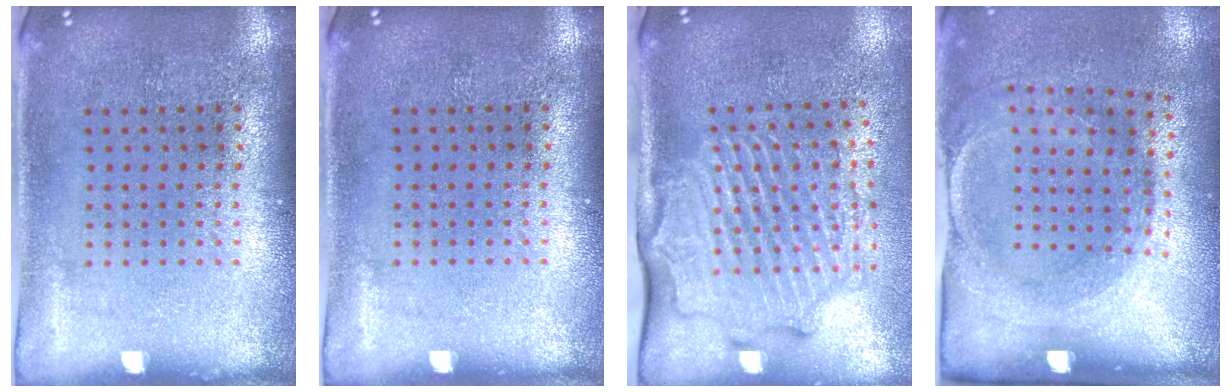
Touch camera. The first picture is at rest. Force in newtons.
{"total": 0.0}
{"total": 2.7, "press": 2.2, "slide": 1.7}
{"total": 1.7, "press": 1.2, "slide": 1.1}